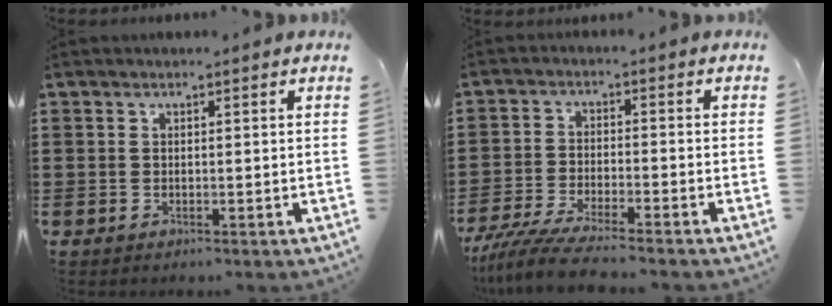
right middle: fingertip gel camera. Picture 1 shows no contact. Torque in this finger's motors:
{"motor_torque": [0.68, -0.06, 0.51, 0.11]}